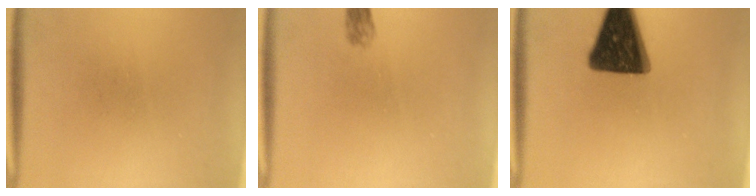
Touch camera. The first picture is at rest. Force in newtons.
{"total": 1.5}
{"total": 15.8}